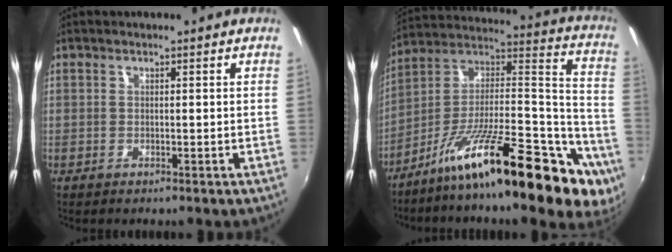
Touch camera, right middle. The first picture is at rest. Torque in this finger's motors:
{"motor_torque": [1.96, -0.17, 0.57, 0.21]}